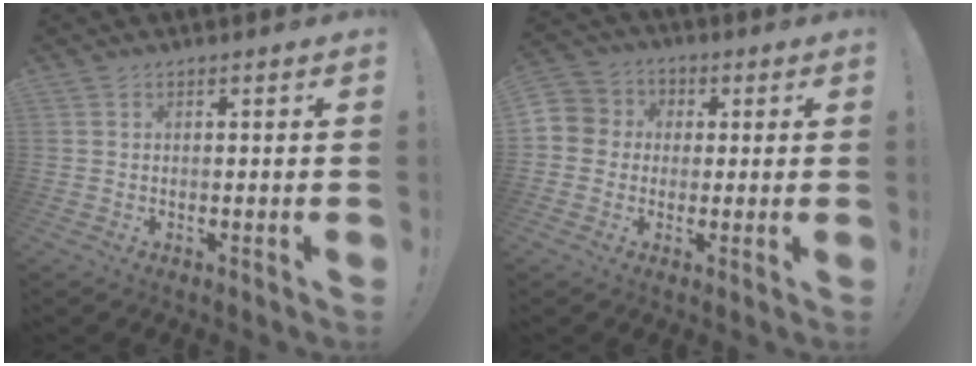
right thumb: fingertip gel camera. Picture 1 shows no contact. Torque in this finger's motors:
{"motor_torque": [0.01, 0.00, -0.02, -0.03, 0.03]}